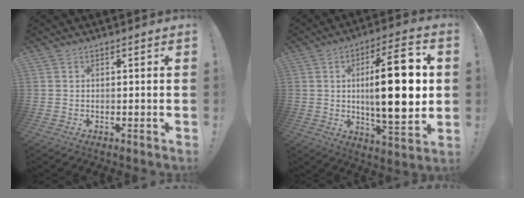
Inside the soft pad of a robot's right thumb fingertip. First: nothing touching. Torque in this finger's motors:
{"motor_torque": [0.64, 1.82, 1.38, 0.24, 0.27]}